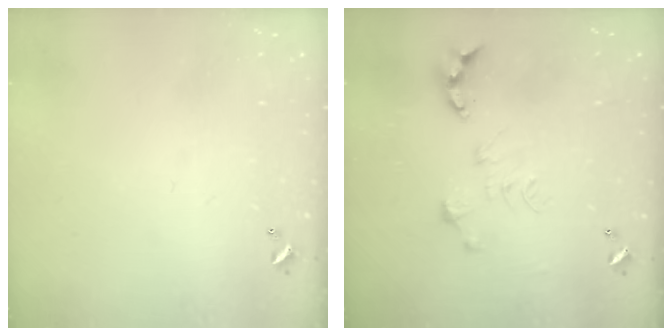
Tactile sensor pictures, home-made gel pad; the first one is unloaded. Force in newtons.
{"total": 0.0}